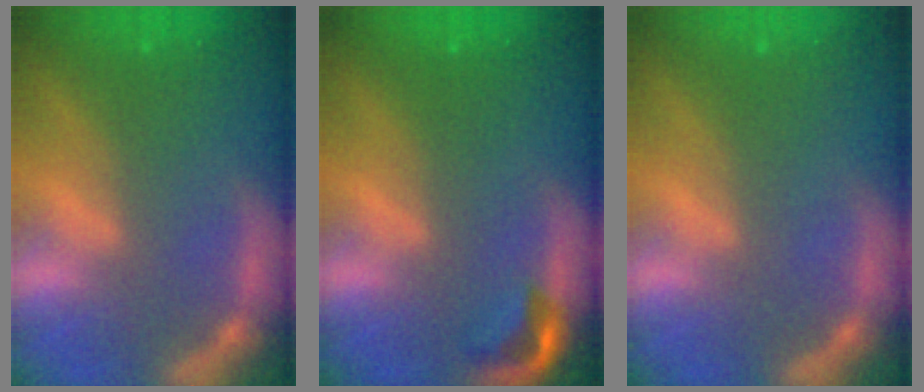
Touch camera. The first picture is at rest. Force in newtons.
{"total": 2.4}
{"total": 0.0}